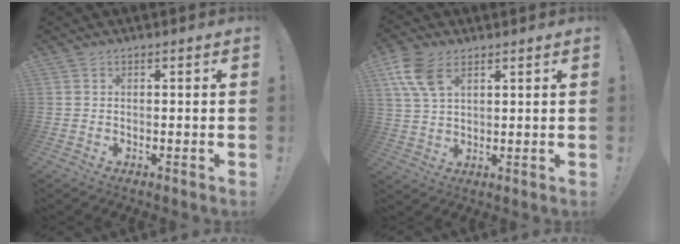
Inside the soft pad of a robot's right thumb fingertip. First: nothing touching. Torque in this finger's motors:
{"motor_torque": [0.45, 0.56, 0.55, 0.34, -0.02]}